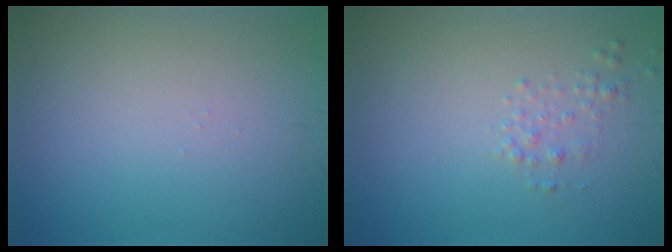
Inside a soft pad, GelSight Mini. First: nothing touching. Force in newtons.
{"total": 1.0, "press": 1.0, "slide": 0.0}